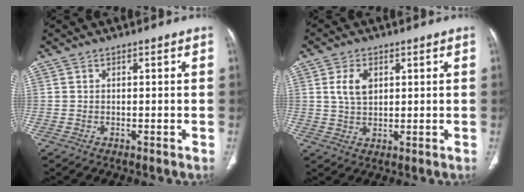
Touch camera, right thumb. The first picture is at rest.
{"total": 5.0, "force": [1.5, 3.2, 3.6], "torque": [-0.060, -0.004, 0.032]}